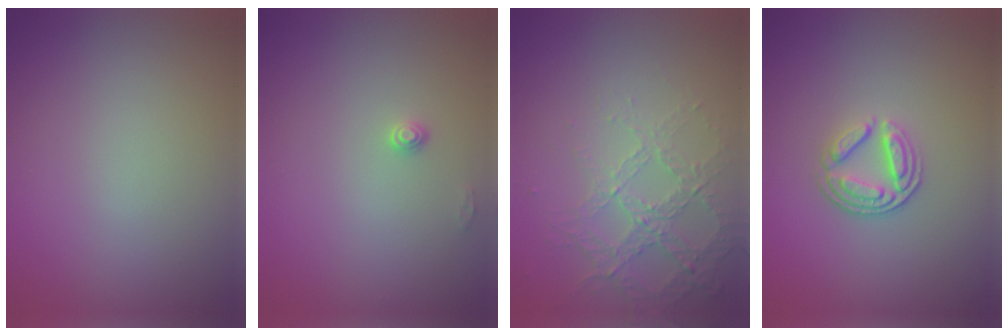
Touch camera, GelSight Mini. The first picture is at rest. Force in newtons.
{"total": 0.9, "press": 0.9, "slide": 0.1}
{"total": 4.3, "press": 2.9, "slide": 3.1}
{"total": 3.4, "press": 2.7, "slide": 2.1}